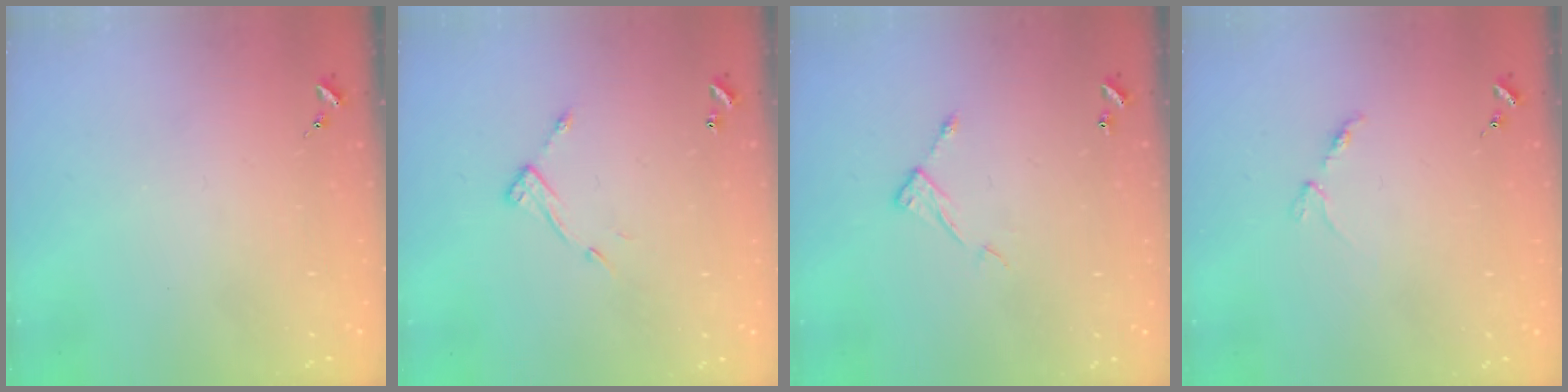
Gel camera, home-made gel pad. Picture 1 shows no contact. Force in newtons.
{"total": 7.9, "press": 7.9, "slide": 0.3}
{"total": 6.5, "press": 6.5, "slide": 0.3}
{"total": 3.4, "press": 3.4, "slide": 0.5}